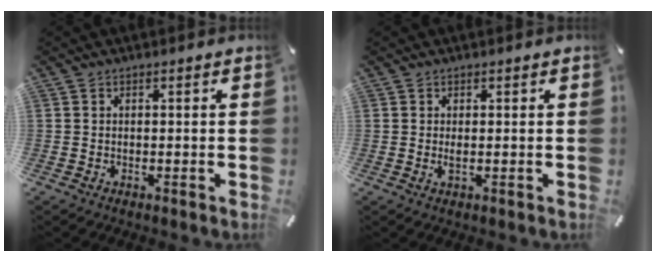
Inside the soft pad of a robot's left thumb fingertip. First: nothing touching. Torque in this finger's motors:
{"motor_torque": [0.71, 0.65, 0.40, -0.38, 0.01]}